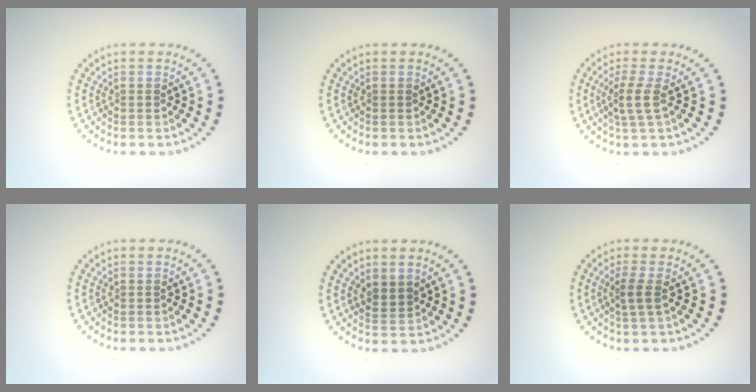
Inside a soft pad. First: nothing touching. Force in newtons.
{"total": 0.0}
{"total": 2.2, "press": 1.7, "slide": 1.3}
{"total": 0.0}
{"total": 1.7, "press": 1.5, "slide": 0.8}
{"total": 1.7, "press": 1.3, "slide": 1.1}